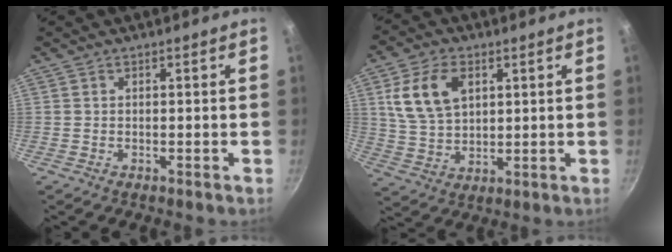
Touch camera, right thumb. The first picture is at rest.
{"total": 11.4, "force": [3.9, 7.3, 7.9], "torque": [-0.139, -0.005, 0.081]}